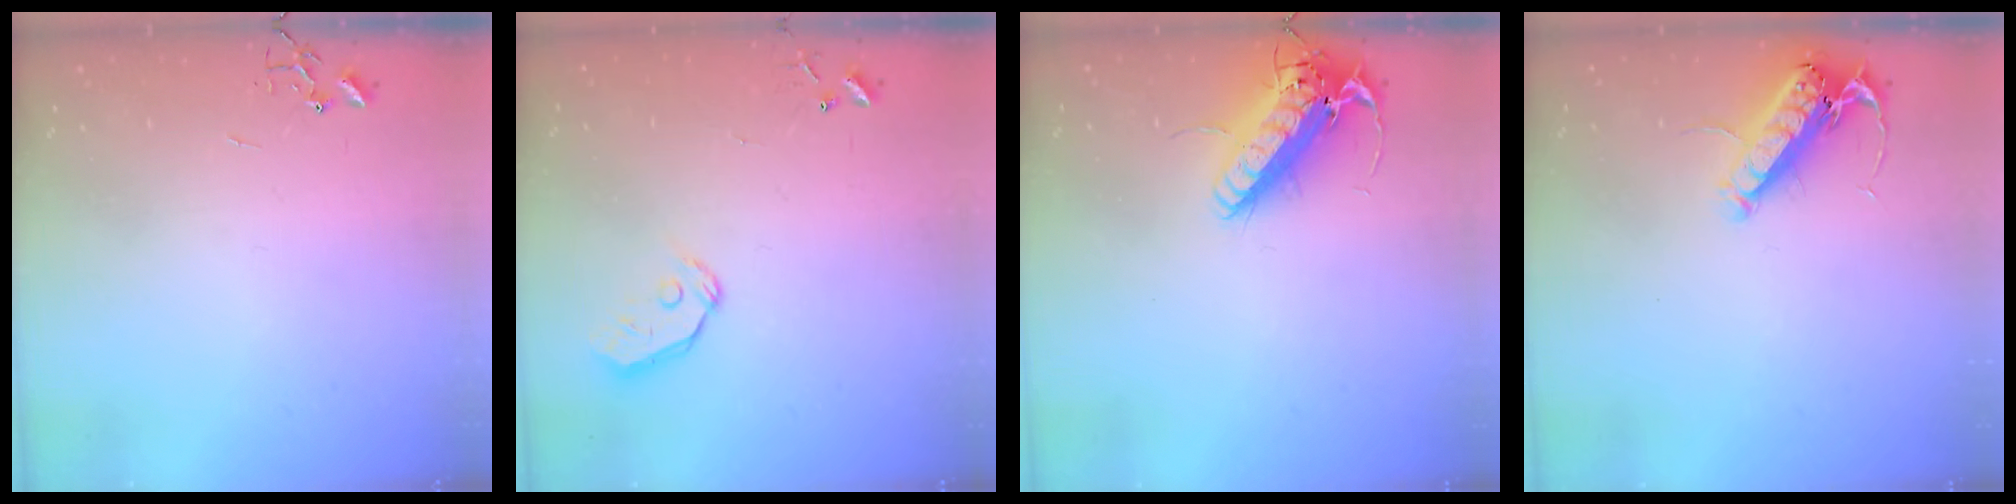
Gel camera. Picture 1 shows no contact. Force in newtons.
{"total": 4.4, "press": 4.4, "slide": 0.5}
{"total": 17.8, "press": 17.5, "slide": 3.4}
{"total": 14.4, "press": 14.2, "slide": 2.0}